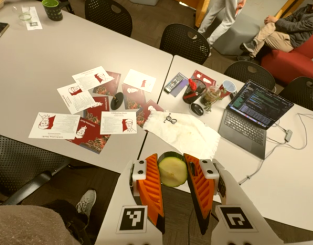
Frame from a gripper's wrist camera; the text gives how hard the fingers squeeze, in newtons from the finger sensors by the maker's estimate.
{"total": 12.0, "left": 11.8, "right": 12.2}